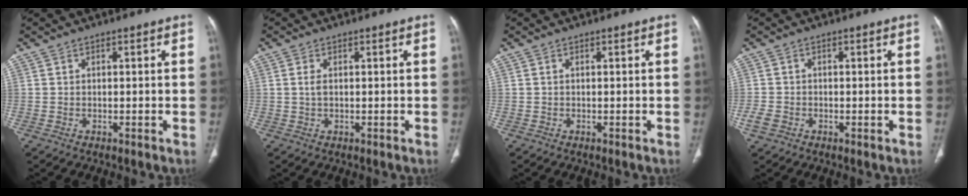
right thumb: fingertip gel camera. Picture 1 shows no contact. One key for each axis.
{"total": 1.9, "fx": 0.3, "fy": 1.0, "fz": 1.5, "tx": -0.036, "ty": 0.002, "tz": 0.008}
{"total": 0.0}
{"total": 2.4, "fx": -1.1, "fy": 1.8, "fz": 1.2, "tx": -0.025, "ty": 0.003, "tz": -0.020}